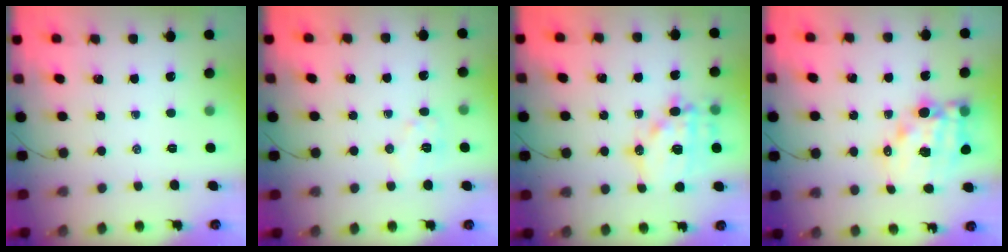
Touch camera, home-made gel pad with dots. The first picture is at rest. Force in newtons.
{"total": 6.7, "press": 6.7, "slide": 0.8}
{"total": 15.8, "press": 15.4, "slide": 3.4}
{"total": 14.5, "press": 14.0, "slide": 3.9}